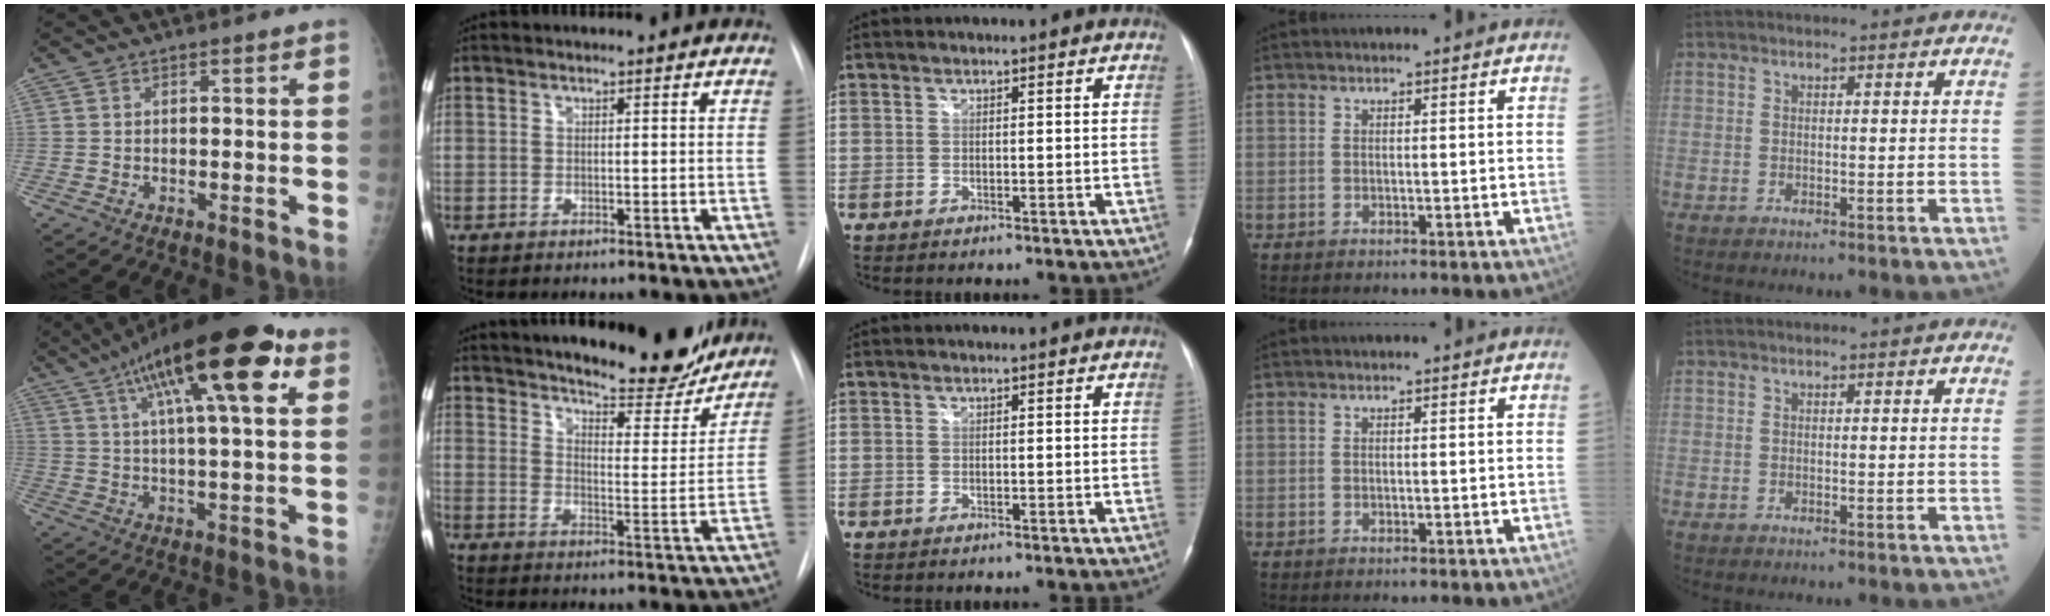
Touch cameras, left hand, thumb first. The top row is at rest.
{"thumb": {"total": 22.6, "force": [10.4, 6.2, 19.1], "torque": [-0.298, 0.007, 0.160]}, "index": {"total": 19.1, "force": [17.0, 3.8, 7.7], "torque": [-0.107, -0.028, 0.224]}}